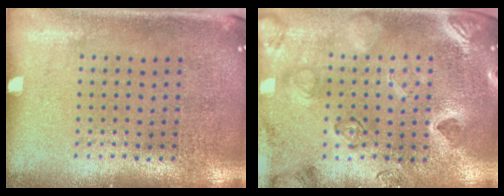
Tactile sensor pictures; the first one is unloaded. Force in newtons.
{"total": 2.5, "press": 2.4, "slide": 0.6}